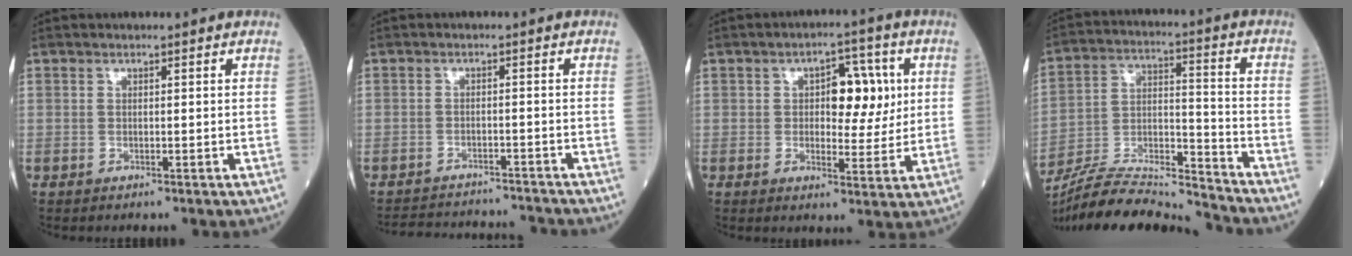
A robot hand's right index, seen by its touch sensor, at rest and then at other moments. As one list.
[{"total": 11.2, "force": [-10.9, 1.2, 2.2], "torque": [-0.040, 0.008, -0.149]}, {"total": 7.5, "force": [1.6, 3.7, 6.4], "torque": [-0.081, 0.012, 0.024]}, {"total": 17.8, "force": [-17.1, 0.1, 5.1], "torque": [-0.096, 0.012, -0.293]}]